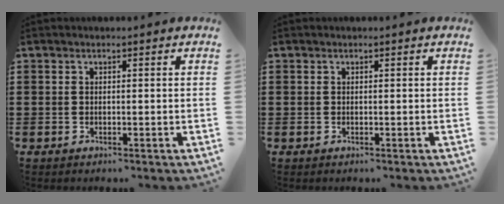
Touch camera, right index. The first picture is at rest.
{"total": 0.0}